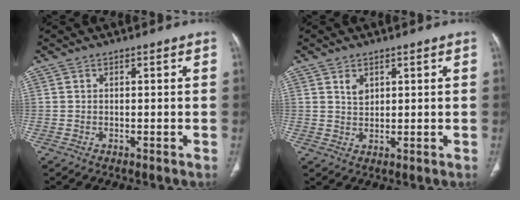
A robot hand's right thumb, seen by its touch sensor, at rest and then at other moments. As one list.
[{"total": 2.5, "force": [1.3, 1.6, 1.3], "torque": [-0.015, -0.010, 0.029]}]